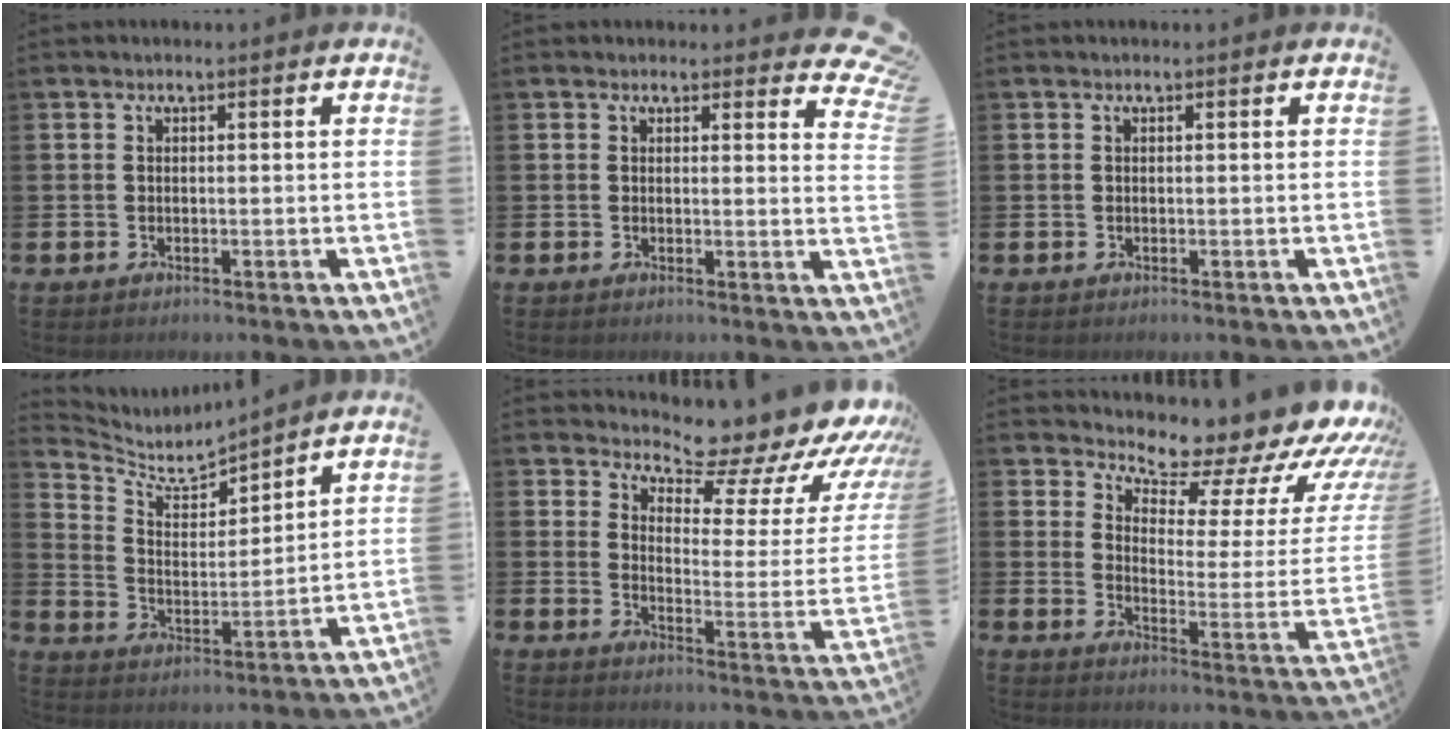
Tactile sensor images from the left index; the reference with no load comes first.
{"total": 2.4, "force": [2.2, 1.0, 0.4], "torque": [0.009, -0.016, 0.032]}
{"total": 0.0}
{"total": 5.3, "force": [5.1, 1.2, 0.8], "torque": [-0.050, -0.042, 0.087]}
{"total": 9.8, "force": [8.8, 3.0, 3.2], "torque": [-0.059, -0.079, 0.140]}
{"total": 10.2, "force": [9.4, 2.9, 2.5], "torque": [-0.050, -0.091, 0.148]}